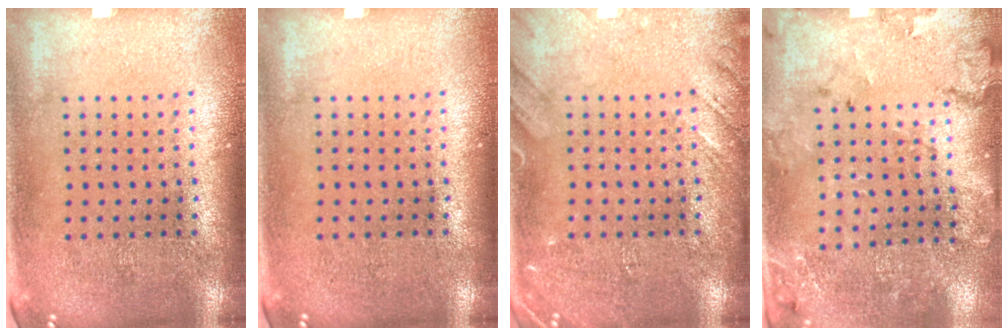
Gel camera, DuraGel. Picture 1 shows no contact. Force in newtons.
{"total": 0.0}
{"total": 2.1, "press": 2.1, "slide": 0.2}
{"total": 1.7, "press": 1.6, "slide": 0.8}